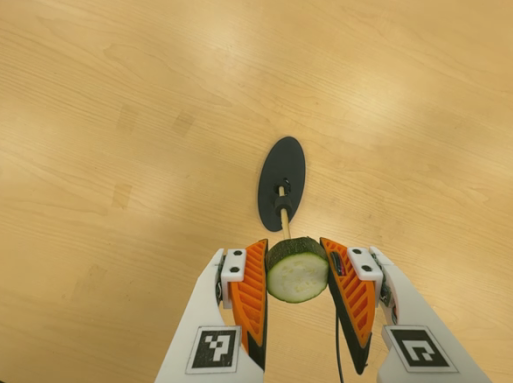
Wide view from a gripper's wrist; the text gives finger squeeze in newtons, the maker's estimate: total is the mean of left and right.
{"total": 11.5, "left": 10.5, "right": 12.5}